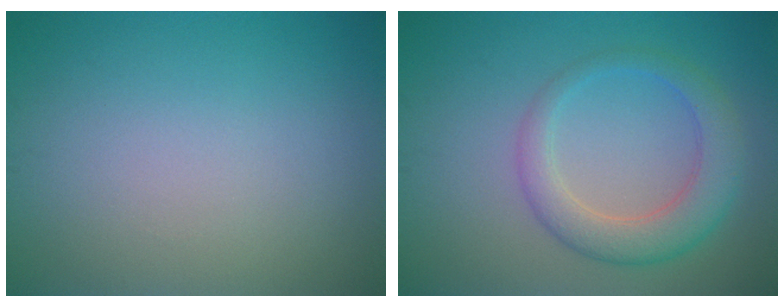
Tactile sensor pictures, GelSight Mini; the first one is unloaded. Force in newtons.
{"total": 4.3, "press": 4.3, "slide": 0.3}